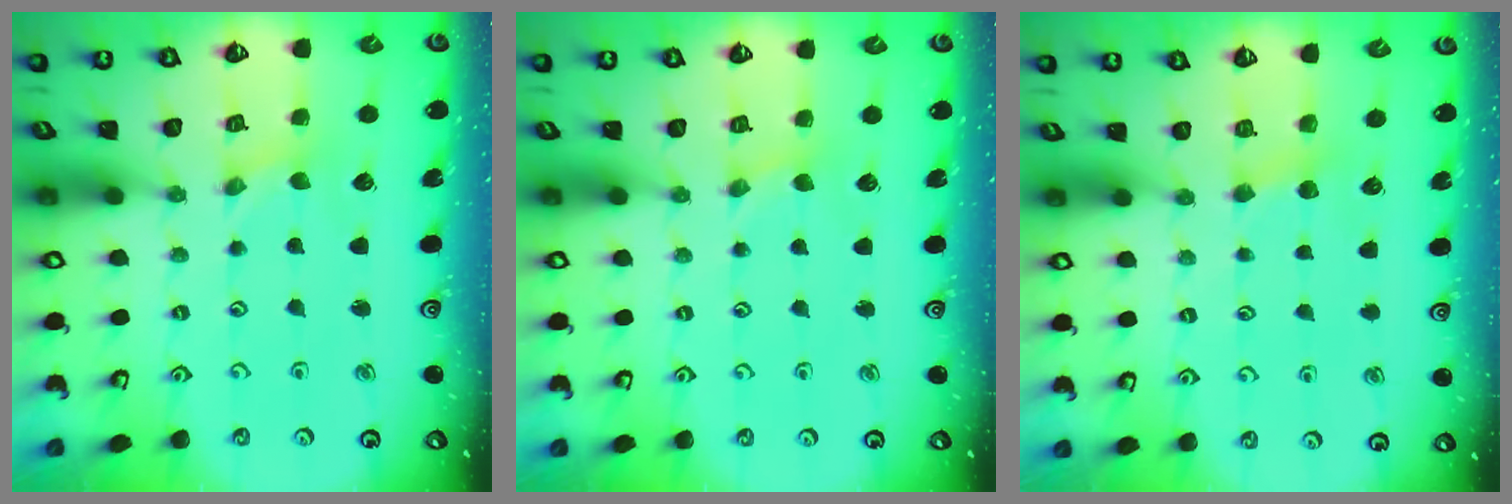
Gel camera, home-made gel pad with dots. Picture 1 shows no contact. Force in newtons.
{"total": 1.0, "press": 1.0, "slide": 0.2}
{"total": 3.3, "press": 3.3, "slide": 0.4}